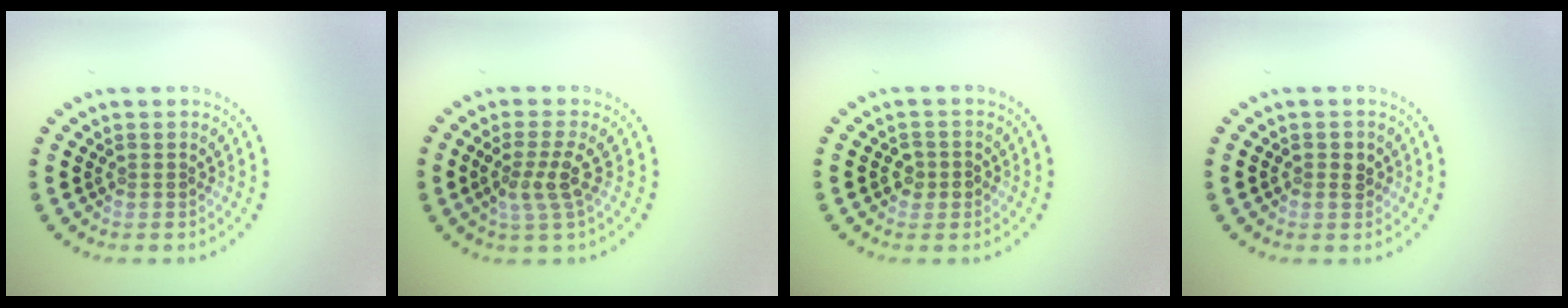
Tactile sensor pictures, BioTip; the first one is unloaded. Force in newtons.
{"total": 2.5, "press": 1.9, "slide": 1.7}
{"total": 1.4, "press": 1.4, "slide": 0.2}
{"total": 1.4, "press": 1.4, "slide": 0.2}